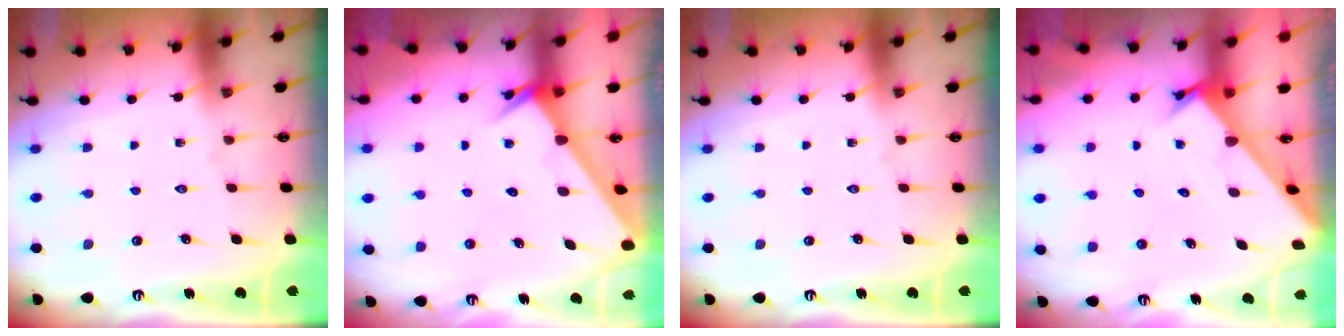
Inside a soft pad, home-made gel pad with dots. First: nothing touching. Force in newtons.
{"total": 2.5, "press": 2.5, "slide": 0.3}
{"total": 0.0}
{"total": 2.1, "press": 2.1, "slide": 0.2}